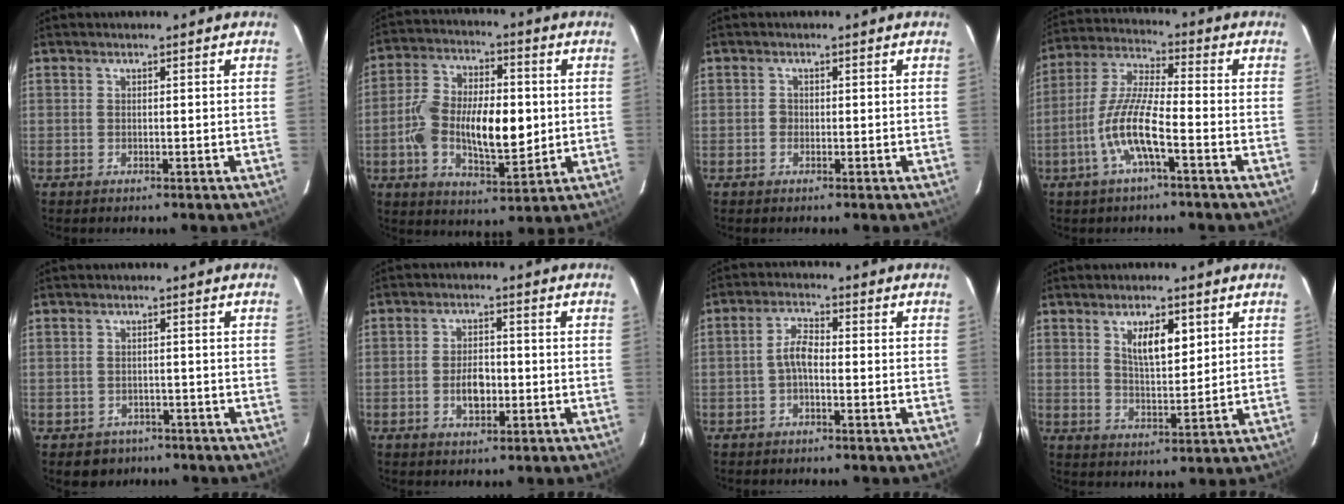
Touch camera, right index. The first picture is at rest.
{"total": 15.2, "force": [-1.3, 7.4, 13.2], "torque": [-0.255, 0.002, -0.020]}
{"total": 1.0, "force": [-0.2, 0.9, 0.1], "torque": [0.000, 0.001, -0.003]}
{"total": 10.7, "force": [-4.3, 1.6, 9.6], "torque": [-0.209, 0.001, -0.085]}
{"total": 4.3, "force": [-2.7, 3.3, 0.4], "torque": [-0.015, 0.011, -0.032]}
{"total": 5.0, "force": [-1.3, 2.9, 3.8], "torque": [-0.073, 0.003, -0.017]}
{"total": 3.5, "force": [-1.1, 1.4, 3.0], "torque": [-0.064, 0.013, -0.024]}
{"total": 7.2, "force": [3.1, 2.8, 5.8], "torque": [-0.098, 0.002, 0.059]}